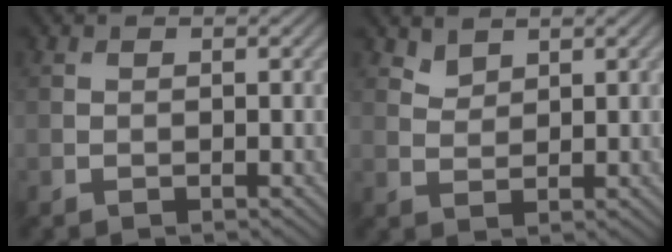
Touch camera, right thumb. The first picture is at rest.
{"total": 1.9, "force": [1.7, 0.8, 0.5], "torque": [-0.013, -0.005, 0.040]}